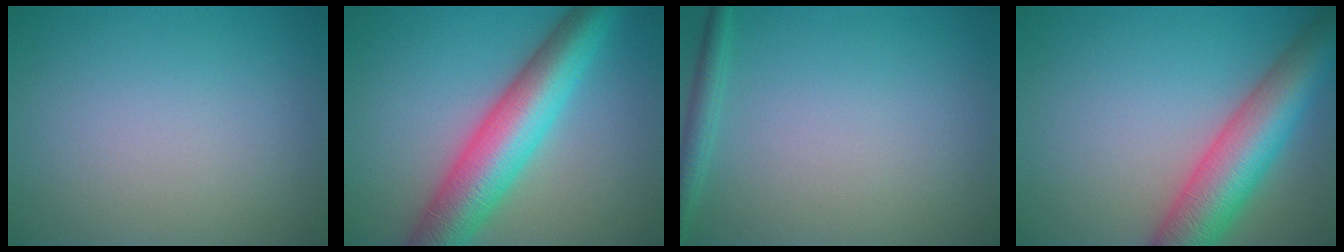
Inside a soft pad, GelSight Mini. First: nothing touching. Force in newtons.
{"total": 9.1, "press": 9.1, "slide": 0.1}
{"total": 1.6, "press": 1.6, "slide": 0.1}
{"total": 8.7, "press": 8.7, "slide": 0.3}